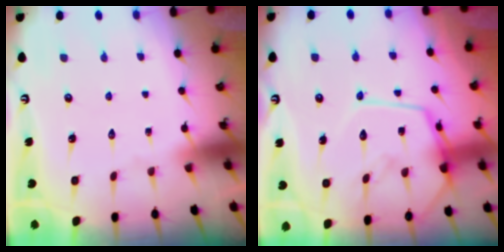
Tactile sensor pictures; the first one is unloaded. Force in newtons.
{"total": 15.3, "press": 15.2, "slide": 1.2}